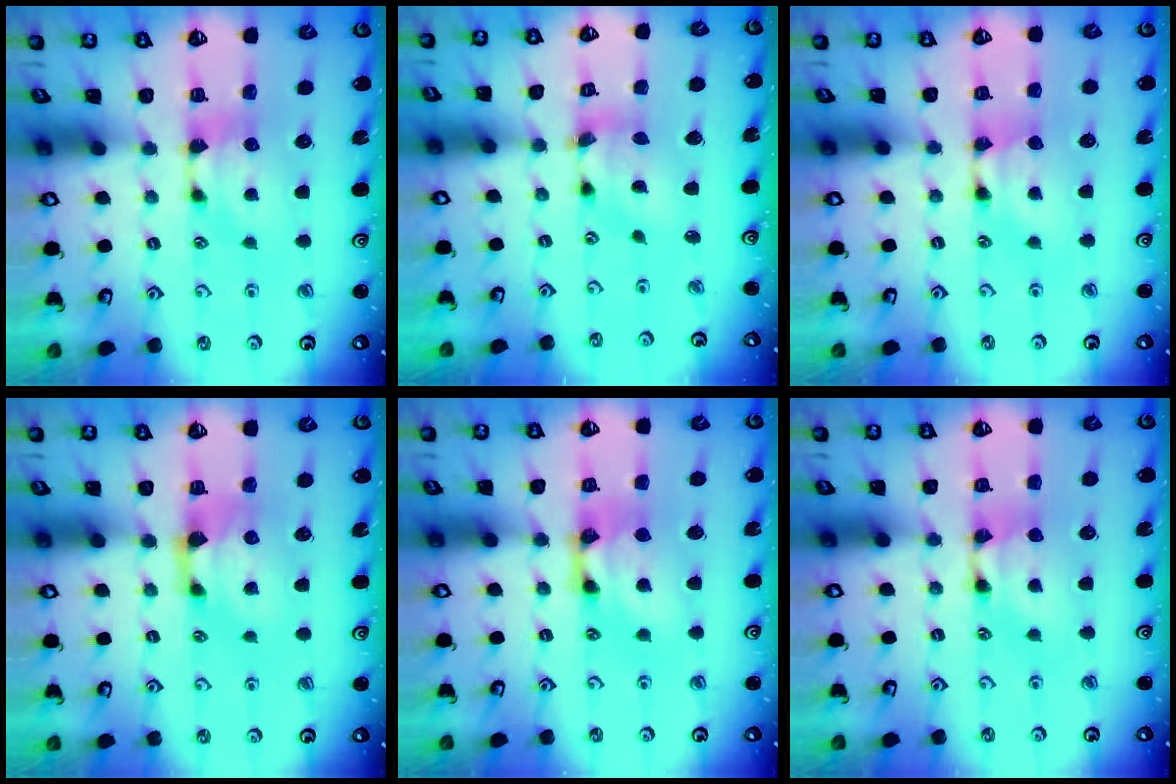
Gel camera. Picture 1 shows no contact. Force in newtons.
{"total": 5.4, "press": 5.1, "slide": 1.7}
{"total": 1.7, "press": 1.7, "slide": 0.1}
{"total": 1.6, "press": 0.9, "slide": 1.3}
{"total": 4.2, "press": 4.2, "slide": 0.3}
{"total": 1.9, "press": 1.9, "slide": 0.2}